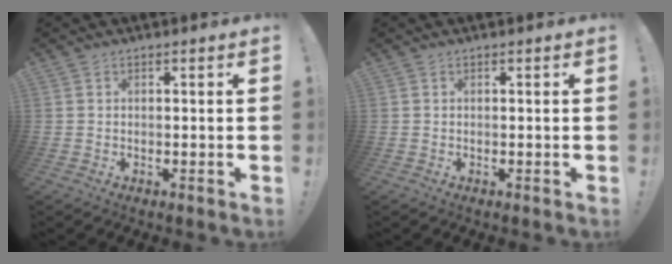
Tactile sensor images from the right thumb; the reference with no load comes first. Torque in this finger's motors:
{"motor_torque": [0.00, 0.00, 0.00, 0.00, 0.01]}